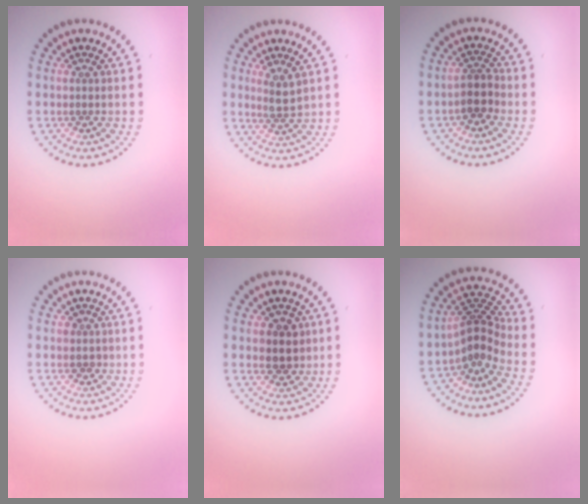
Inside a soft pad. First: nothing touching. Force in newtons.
{"total": 1.9, "press": 1.5, "slide": 1.2}
{"total": 2.2, "press": 1.9, "slide": 1.1}
{"total": 1.0, "press": 0.9, "slide": 0.5}
{"total": 2.4, "press": 2.3, "slide": 0.9}
{"total": 3.2, "press": 2.2, "slide": 2.4}